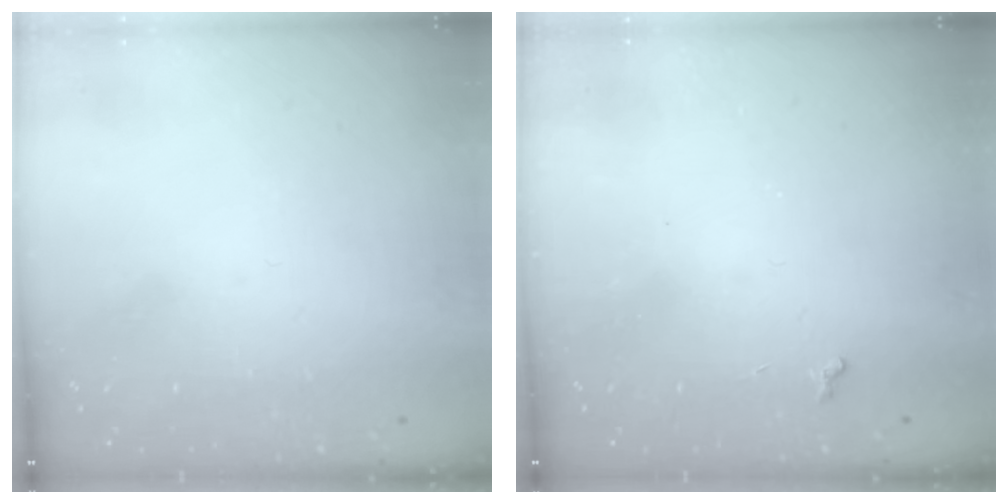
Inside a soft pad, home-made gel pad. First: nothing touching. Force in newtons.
{"total": 3.5, "press": 3.5, "slide": 0.5}